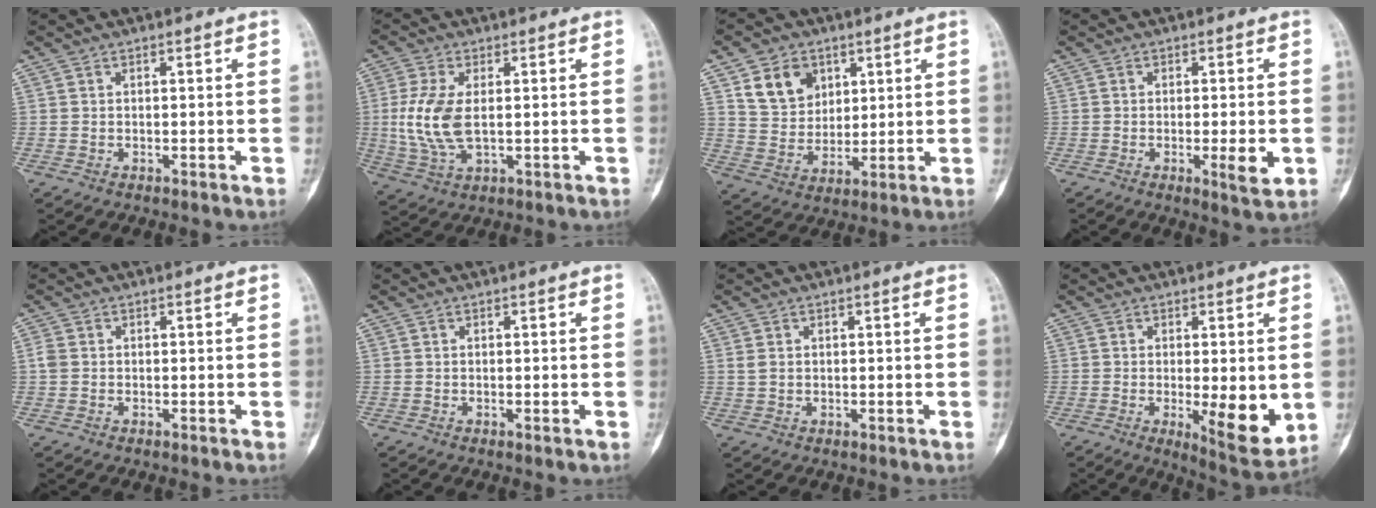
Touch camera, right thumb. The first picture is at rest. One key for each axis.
{"total": 9.6, "fx": 0.4, "fy": 4.8, "fz": 8.3, "tx": -0.192, "ty": -0.007, "tz": 0.015}
{"total": 10.0, "fx": 4.5, "fy": 7.8, "fz": 4.3, "tx": -0.049, "ty": -0.023, "tz": 0.091}
{"total": 4.9, "fx": -1.1, "fy": 1.1, "fz": 4.7, "tx": -0.070, "ty": -0.010, "tz": -0.014}
{"total": 1.5, "fx": 0.1, "fy": 1.3, "fz": 0.9, "tx": -0.022, "ty": 0.002, "tz": 0.000}
{"total": 0.6, "fx": -0.1, "fy": 0.2, "fz": 0.6, "tx": -0.010, "ty": -0.002, "tz": -0.001}
{"total": 1.4, "fx": 0.4, "fy": 1.1, "fz": 0.8, "tx": -0.017, "ty": 0.002, "tz": 0.011}
{"total": 9.4, "fx": -1.3, "fy": 2.9, "fz": 8.8, "tx": -0.118, "ty": -0.026, "tz": -0.010}